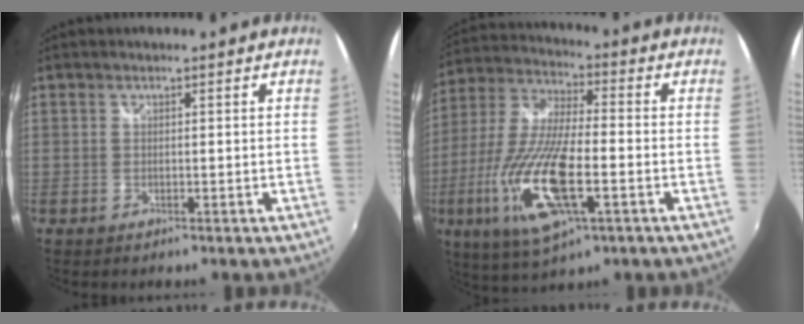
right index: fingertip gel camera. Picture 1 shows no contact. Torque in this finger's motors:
{"motor_torque": [2.14, 0.00, 1.05, 0.21]}